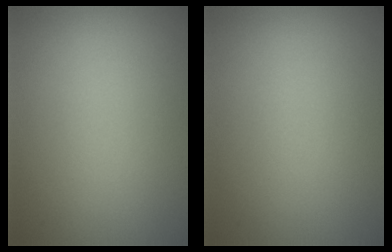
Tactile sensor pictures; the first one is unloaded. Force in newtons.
{"total": 0.0}